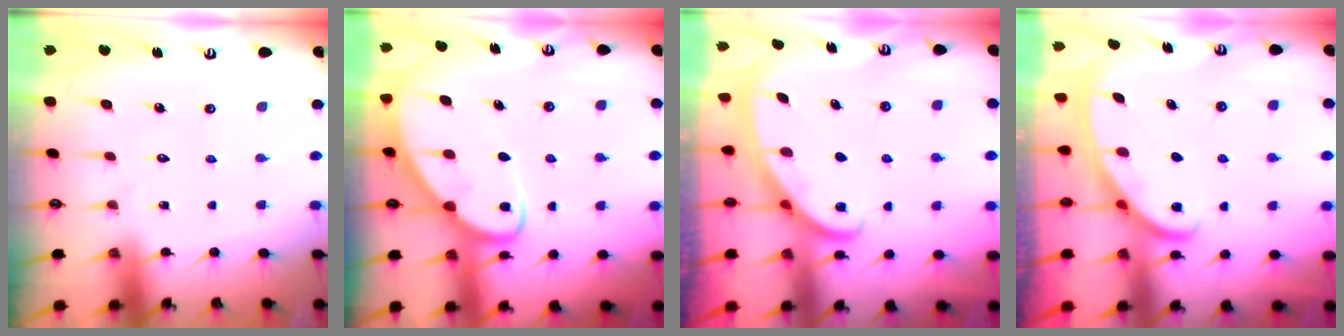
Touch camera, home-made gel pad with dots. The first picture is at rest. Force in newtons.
{"total": 5.5, "press": 5.5, "slide": 0.5}
{"total": 2.5, "press": 2.5, "slide": 0.3}
{"total": 2.7, "press": 2.7, "slide": 0.4}